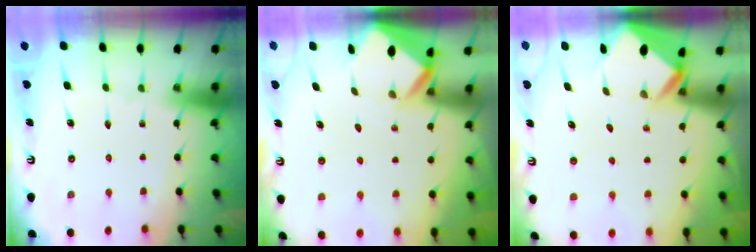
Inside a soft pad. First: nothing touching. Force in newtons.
{"total": 3.3, "press": 3.3, "slide": 0.2}
{"total": 3.5, "press": 3.5, "slide": 0.2}